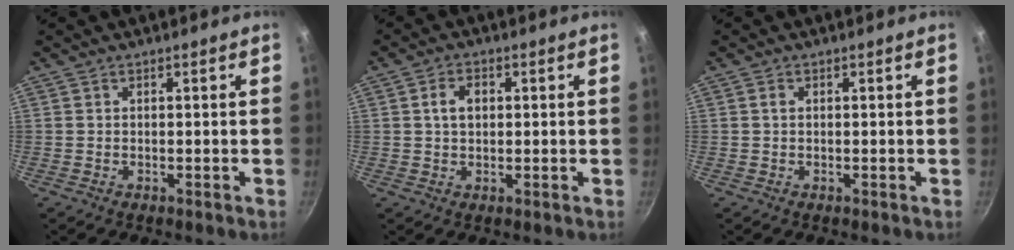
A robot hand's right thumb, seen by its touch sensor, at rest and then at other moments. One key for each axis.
{"total": 3.9, "fx": 0.7, "fy": 2.7, "fz": 2.7, "tx": -0.033, "ty": 0.006, "tz": 0.009}
{"total": 0.6, "fx": 0.1, "fy": 0.5, "fz": 0.4, "tx": -0.008, "ty": 0.003, "tz": 0.002}